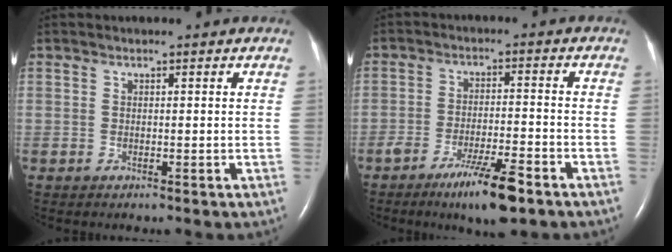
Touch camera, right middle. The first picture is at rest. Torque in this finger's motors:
{"motor_torque": [0.99, -0.92, 0.17, 0.10]}